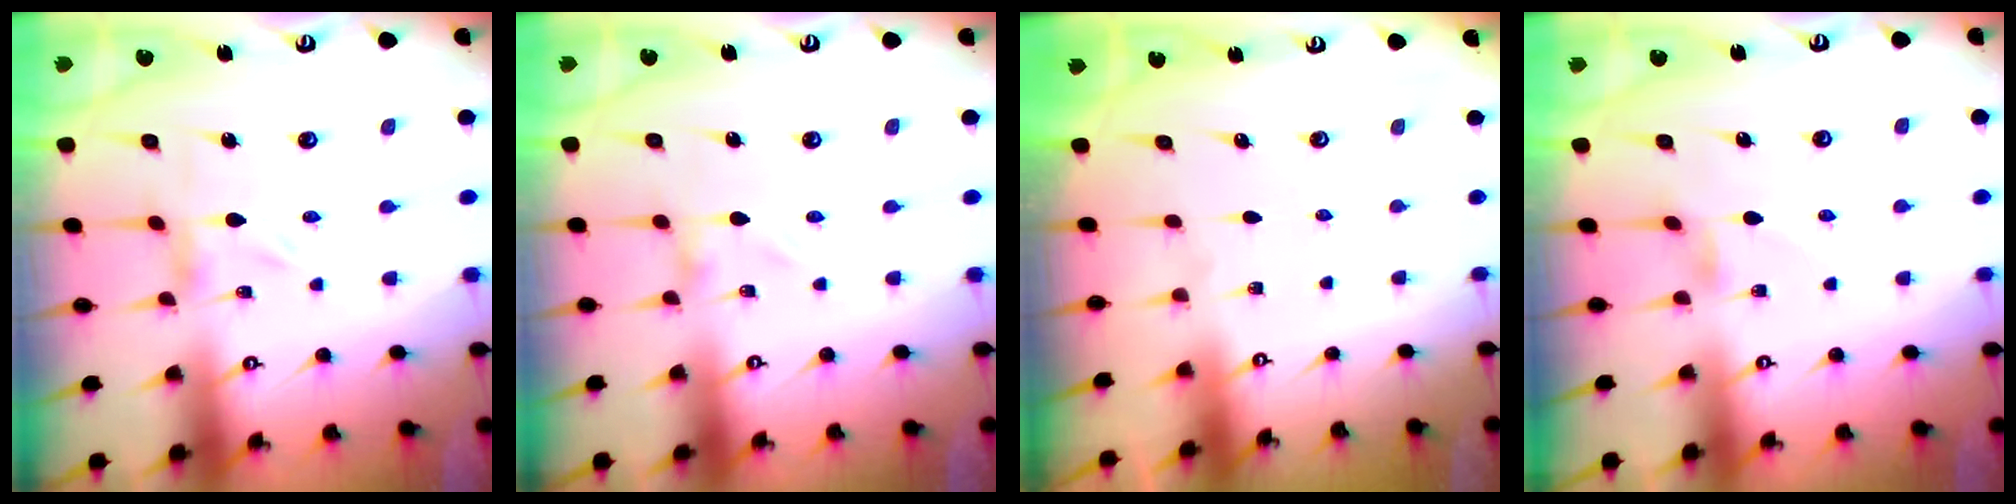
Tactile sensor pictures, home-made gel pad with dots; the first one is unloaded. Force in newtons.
{"total": 0.0}
{"total": 0.0}
{"total": 2.4, "press": 2.3, "slide": 0.4}